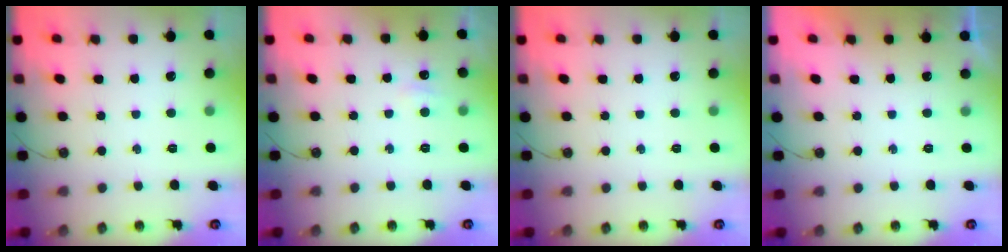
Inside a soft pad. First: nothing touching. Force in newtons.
{"total": 3.6, "press": 3.5, "slide": 0.5}
{"total": 0.0}
{"total": 0.0}